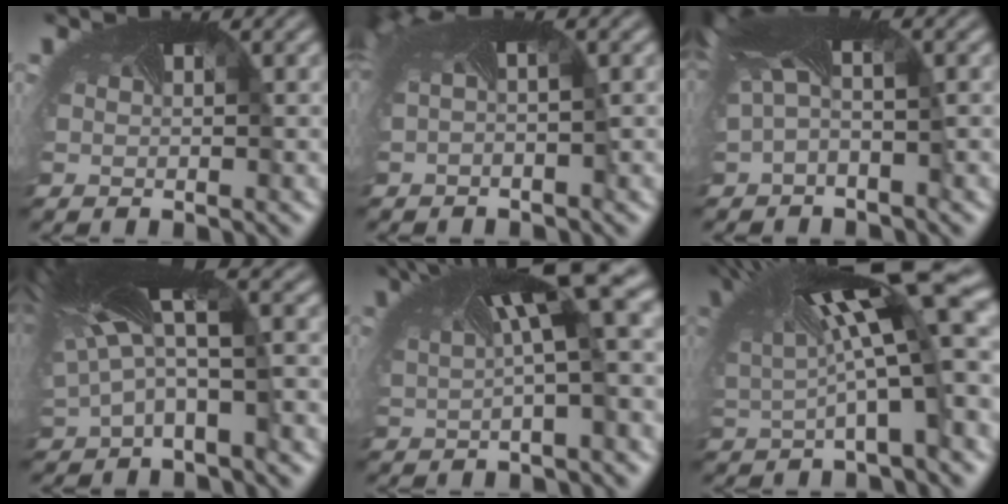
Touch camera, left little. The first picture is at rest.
{"total": 5.8, "force": [1.0, 2.5, 5.1], "torque": [-0.119, 0.012, 0.023]}
{"total": 5.6, "force": [1.5, 2.4, 4.9], "torque": [-0.135, 0.005, 0.031]}
{"total": 7.6, "force": [2.3, 2.9, 6.6], "torque": [-0.171, 0.004, 0.042]}
{"total": 10.5, "force": [4.0, 3.3, 9.1], "torque": [-0.162, 0.012, 0.075]}
{"total": 13.4, "force": [4.1, 3.7, 12.3], "torque": [-0.231, 0.008, 0.073]}